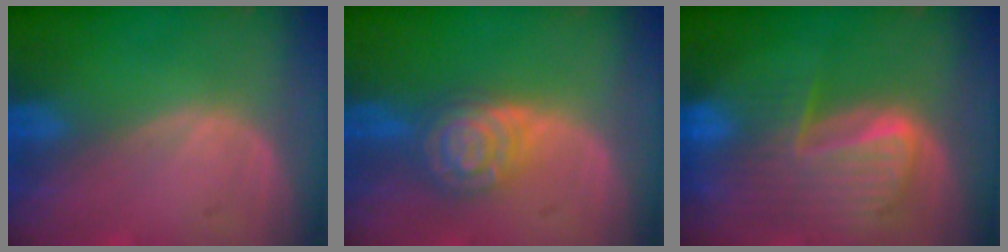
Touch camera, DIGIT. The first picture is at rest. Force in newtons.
{"total": 6.3, "press": 6.3, "slide": 0.5}
{"total": 9.9, "press": 8.4, "slide": 5.1}